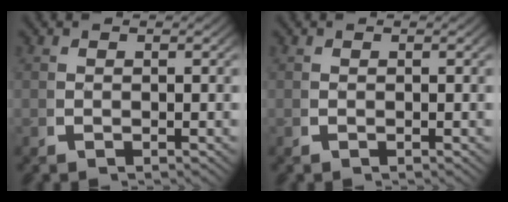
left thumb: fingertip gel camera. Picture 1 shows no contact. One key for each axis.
{"total": 0.0}